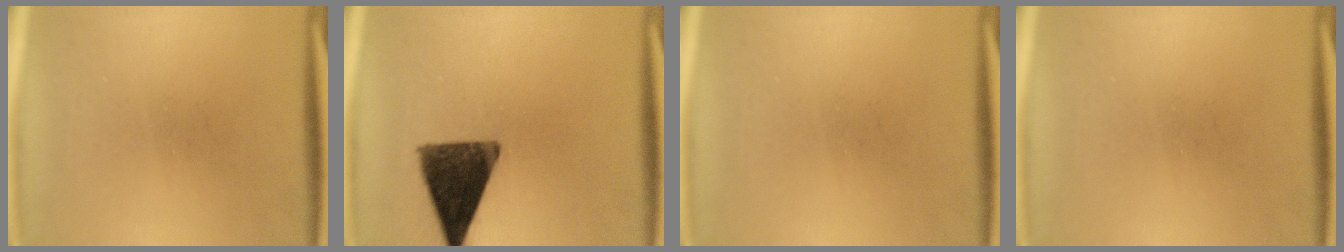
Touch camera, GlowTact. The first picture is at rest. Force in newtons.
{"total": 12.8}
{"total": 0.0}
{"total": 0.0}